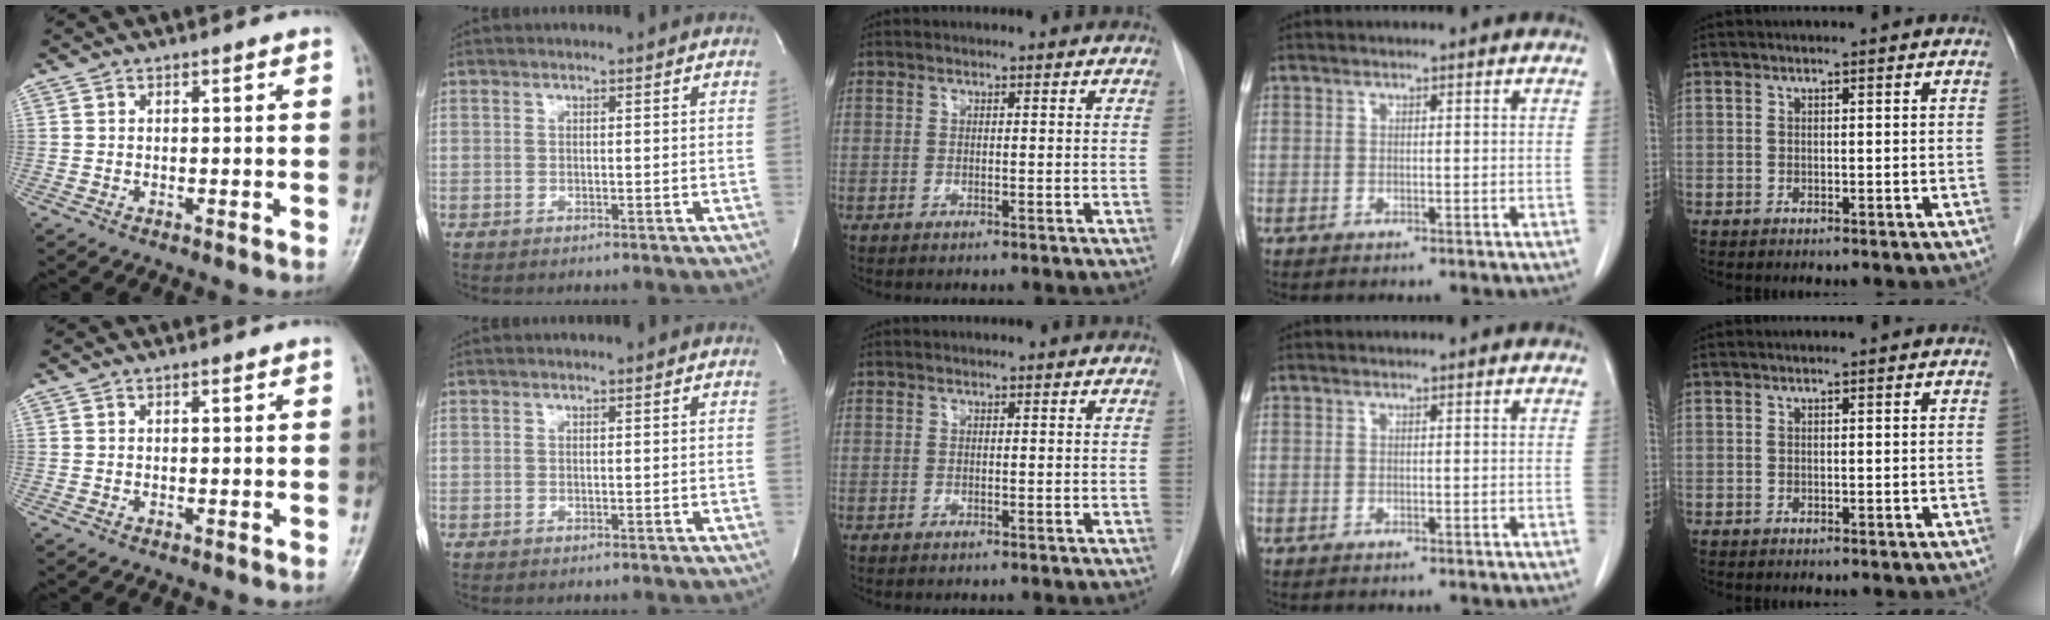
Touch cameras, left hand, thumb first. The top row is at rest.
{}